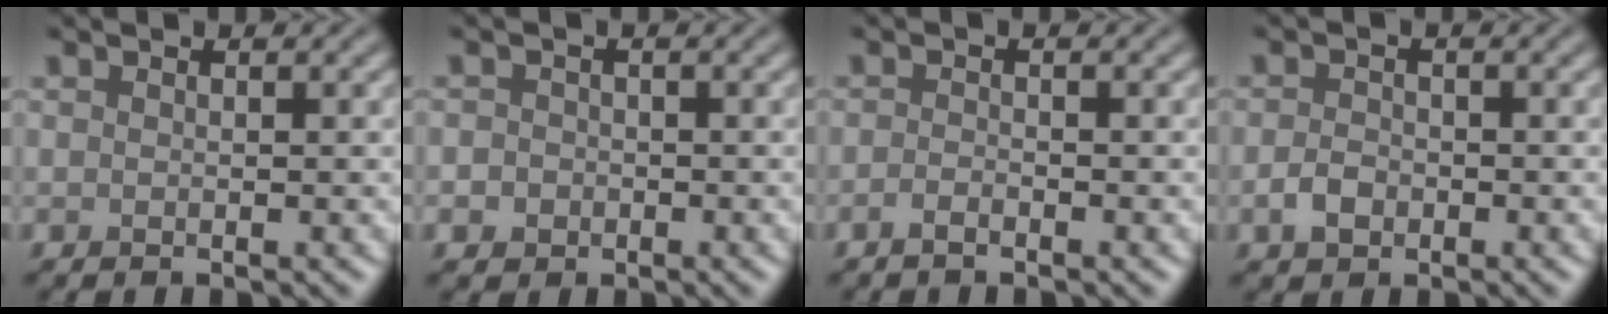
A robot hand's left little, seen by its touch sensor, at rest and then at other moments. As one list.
[{"total": 1.7, "force": [-0.5, 1.6, 0.5], "torque": [0.005, 0.000, -0.012]}, {"total": 1.0, "force": [-0.7, 0.2, 0.6], "torque": [-0.013, 0.001, -0.013]}, {"total": 1.9, "force": [-0.8, 1.4, 1.1], "torque": [-0.022, 0.000, -0.018]}]